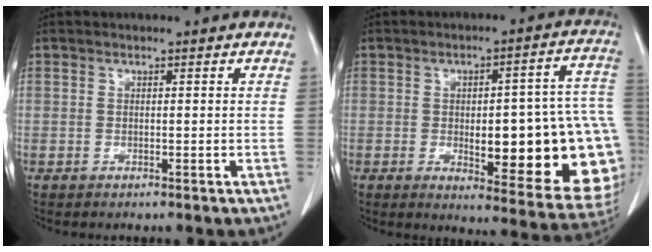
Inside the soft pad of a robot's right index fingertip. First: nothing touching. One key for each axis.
{"total": 22.9, "fx": -3.1, "fy": 5.8, "fz": 21.9, "tx": -0.188, "ty": 0.023, "tz": -0.013}